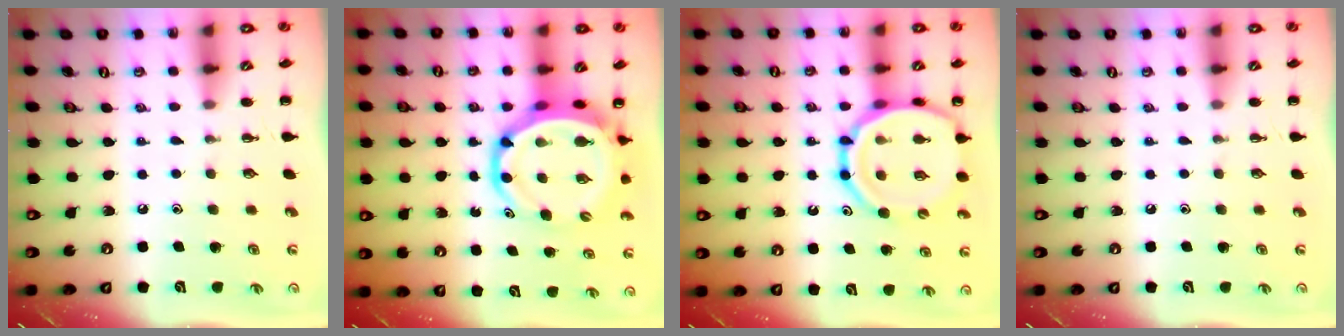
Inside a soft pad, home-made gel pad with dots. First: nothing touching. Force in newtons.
{"total": 11.0, "press": 10.6, "slide": 3.2}
{"total": 18.0, "press": 17.6, "slide": 3.9}
{"total": 0.0}